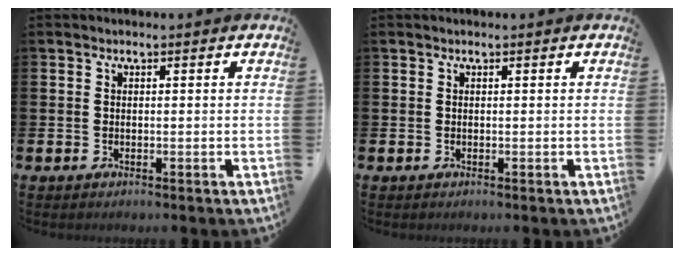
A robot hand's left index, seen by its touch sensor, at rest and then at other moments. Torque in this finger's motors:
{"motor_torque": [0.06, 0.18, 0.03, -0.01]}